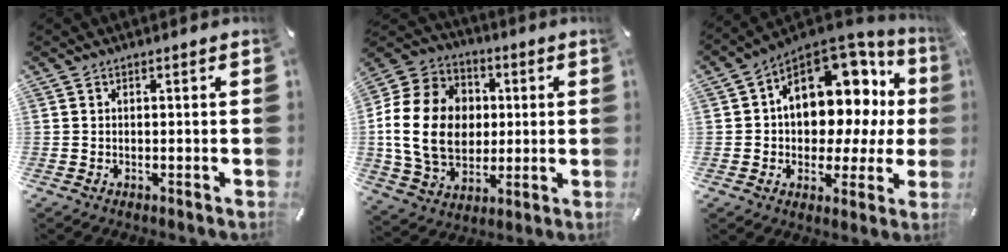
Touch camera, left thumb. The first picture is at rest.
{"total": 19.6, "force": [0.2, 15.8, 11.6], "torque": [-0.253, 0.015, 0.004]}
{"total": 15.3, "force": [5.9, 10.6, 9.3], "torque": [-0.119, -0.060, 0.104]}